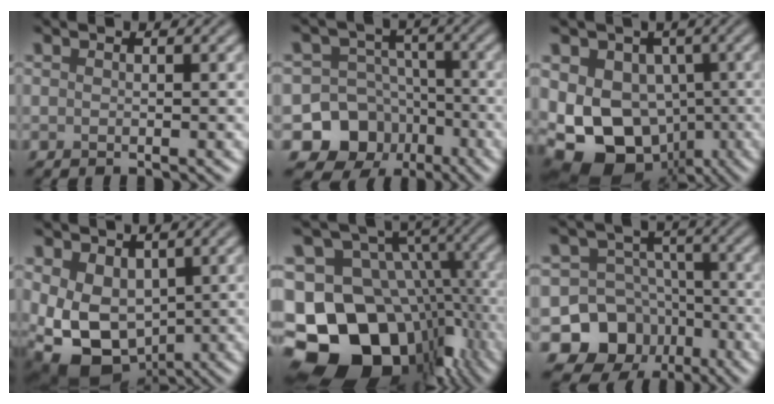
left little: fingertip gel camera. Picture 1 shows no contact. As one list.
[{"total": 10.2, "force": [-5.1, 8.6, 1.9], "torque": [-0.023, -0.015, -0.109]}, {"total": 13.0, "force": [-3.0, 9.9, 7.8], "torque": [-0.105, -0.004, -0.065]}, {"total": 9.3, "force": [-1.5, 6.8, 6.1], "torque": [-0.125, -0.029, -0.003]}, {"total": 20.2, "force": [-6.8, 15.4, 11.3], "torque": [-0.197, -0.007, -0.097]}, {"total": 11.9, "force": [-6.3, 9.8, 2.4], "torque": [-0.043, -0.018, -0.125]}]